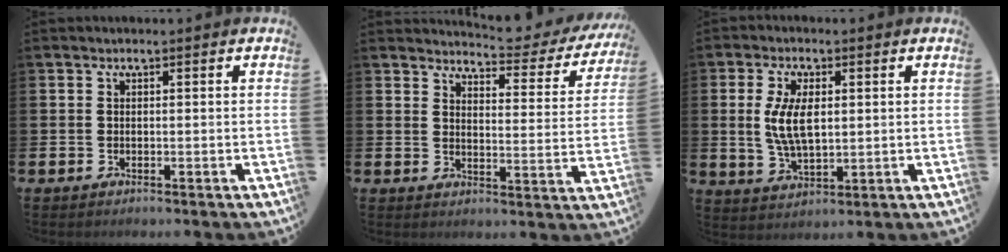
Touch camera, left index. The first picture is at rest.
{"total": 4.3, "force": [4.1, 0.7, 1.1], "torque": [-0.024, -0.033, 0.064]}
{"total": 6.6, "force": [1.3, 3.2, 5.6], "torque": [-0.105, 0.006, 0.022]}